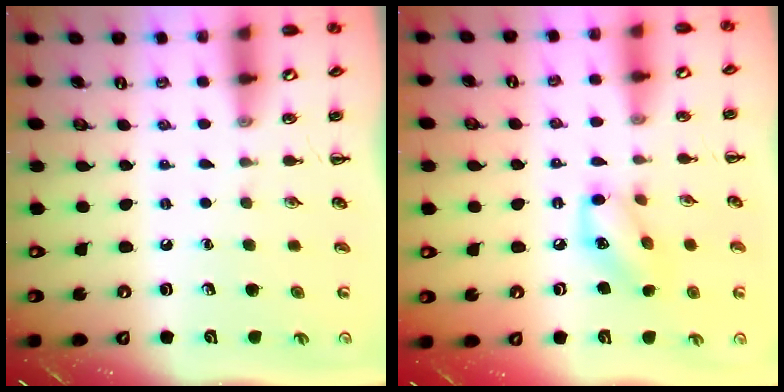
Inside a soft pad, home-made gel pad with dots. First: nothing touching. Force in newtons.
{"total": 9.9, "press": 9.9, "slide": 0.3}